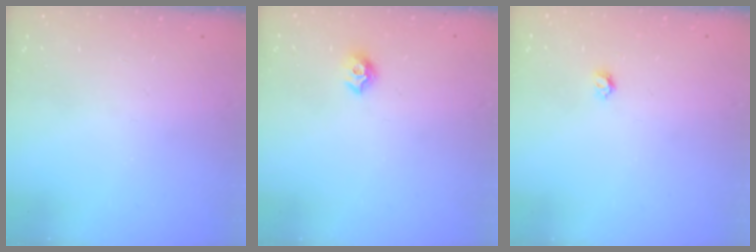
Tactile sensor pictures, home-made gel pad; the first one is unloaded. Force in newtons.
{"total": 7.9, "press": 7.8, "slide": 0.7}
{"total": 3.3, "press": 3.3, "slide": 0.3}